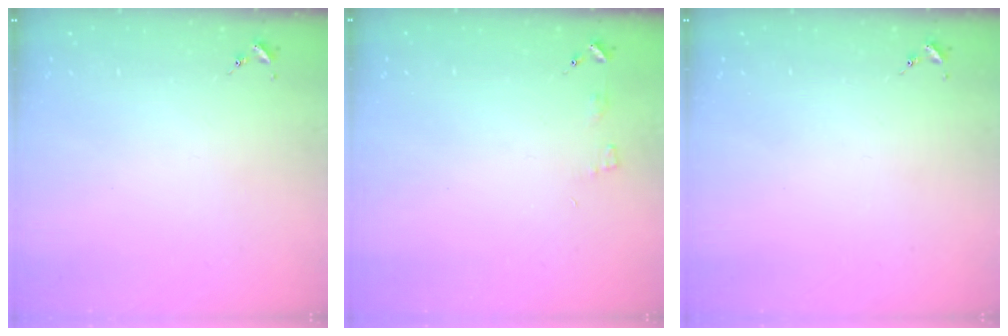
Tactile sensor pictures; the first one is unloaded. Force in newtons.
{"total": 3.8, "press": 3.8, "slide": 0.3}
{"total": 0.0}